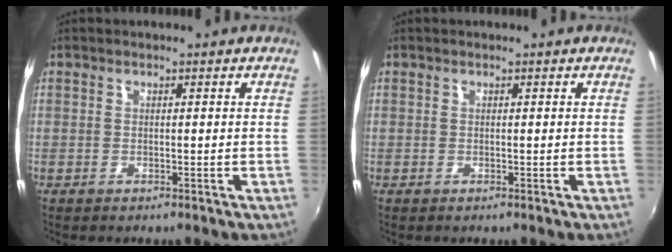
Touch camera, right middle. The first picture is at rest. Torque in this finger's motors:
{"motor_torque": [-0.05, 0.00, 0.04, 0.00]}